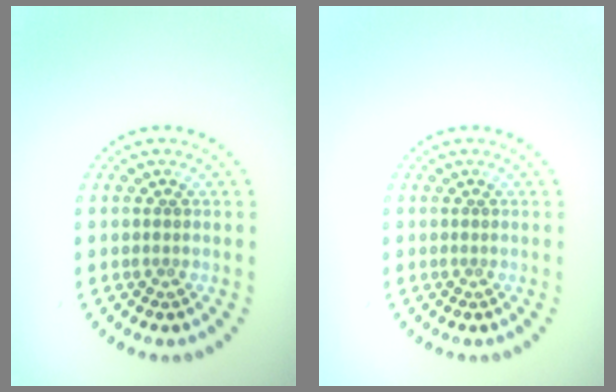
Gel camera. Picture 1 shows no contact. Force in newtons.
{"total": 0.0}